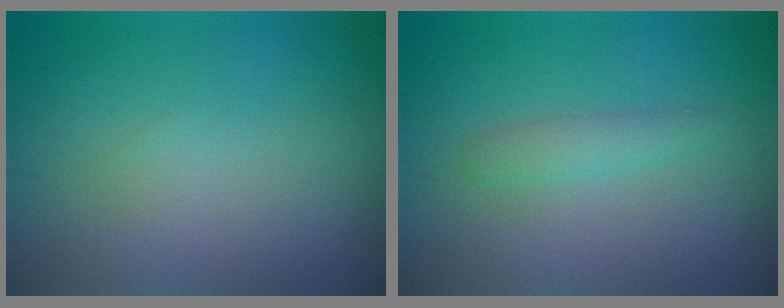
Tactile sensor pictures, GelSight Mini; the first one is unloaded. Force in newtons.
{"total": 1.3, "press": 1.3, "slide": 0.0}